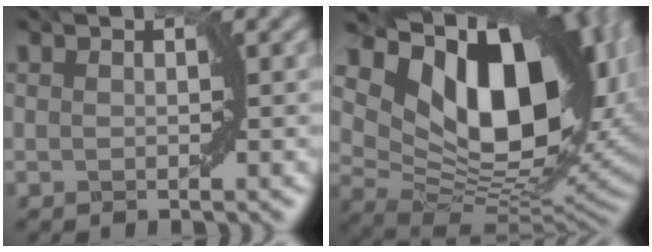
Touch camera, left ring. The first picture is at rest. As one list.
[{"total": 17.4, "force": [6.1, 10.0, 12.8], "torque": [-0.197, 0.004, 0.110]}]